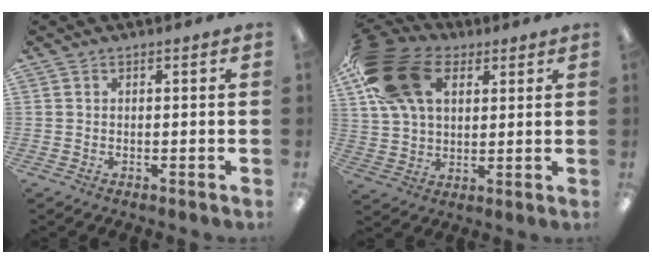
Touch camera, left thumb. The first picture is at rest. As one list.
[{"total": 19.3, "force": [7.8, 12.3, 12.6], "torque": [-0.260, -0.001, 0.144]}]